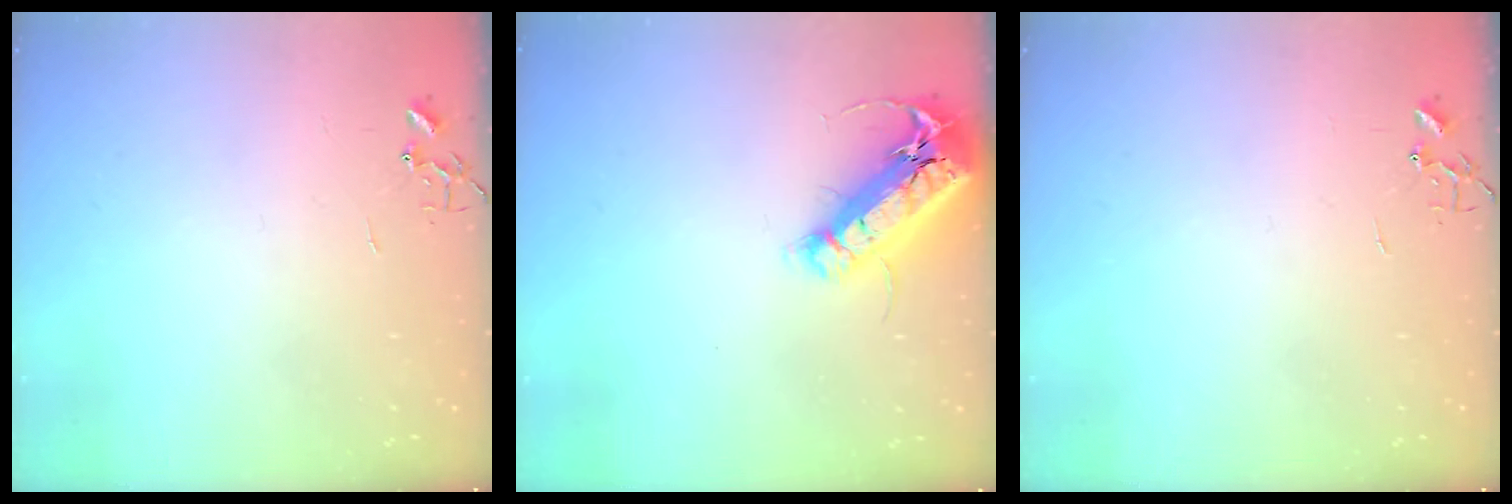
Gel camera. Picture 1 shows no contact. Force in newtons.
{"total": 18.8, "press": 18.4, "slide": 3.8}
{"total": 0.0}